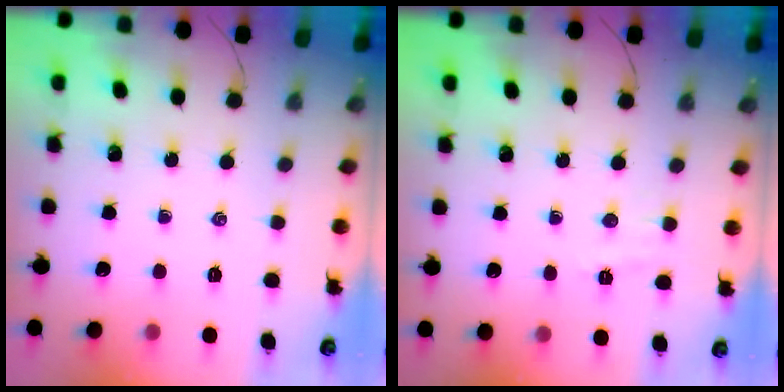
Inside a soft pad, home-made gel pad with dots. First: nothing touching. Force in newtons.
{"total": 4.6, "press": 4.5, "slide": 1.0}